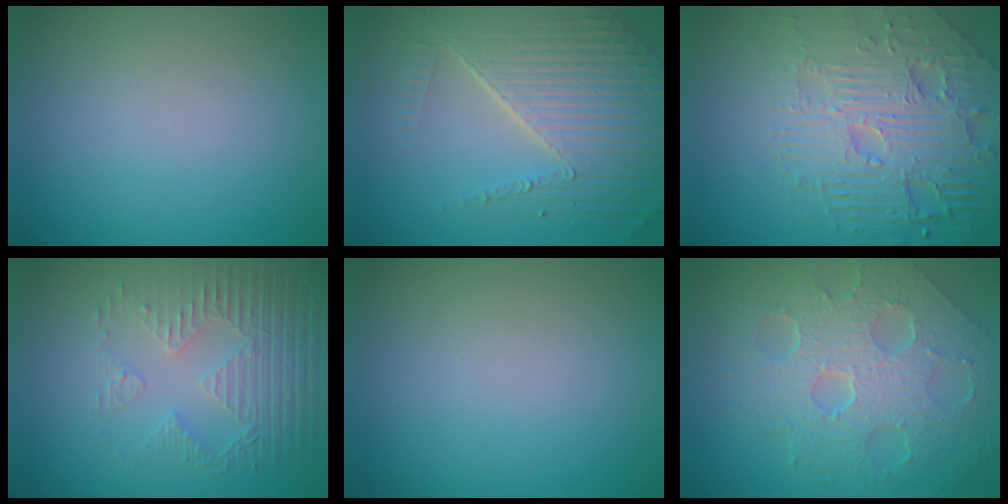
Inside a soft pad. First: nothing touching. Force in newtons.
{"total": 6.9, "press": 5.0, "slide": 4.8}
{"total": 8.4, "press": 6.0, "slide": 5.8}
{"total": 4.2, "press": 3.2, "slide": 2.6}
{"total": 0.0}
{"total": 8.0, "press": 5.6, "slide": 5.7}